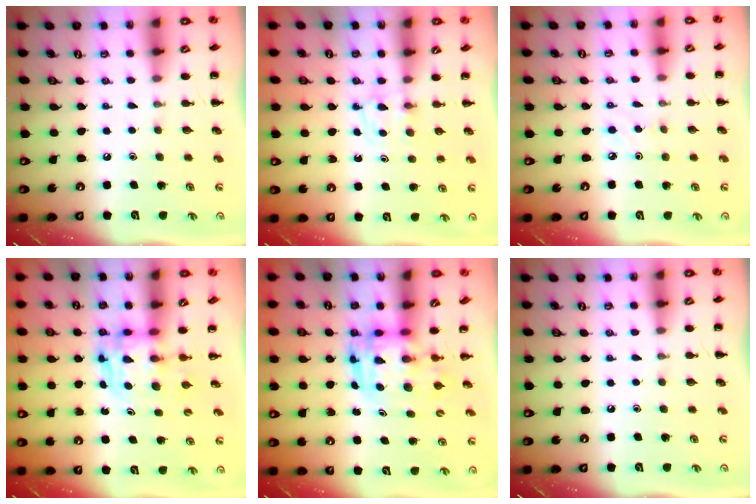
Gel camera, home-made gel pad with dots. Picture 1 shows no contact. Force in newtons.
{"total": 3.2, "press": 2.8, "slide": 1.4}
{"total": 2.5, "press": 2.3, "slide": 0.9}
{"total": 2.6, "press": 2.6, "slide": 0.2}
{"total": 3.6, "press": 3.5, "slide": 0.7}
{"total": 0.0}